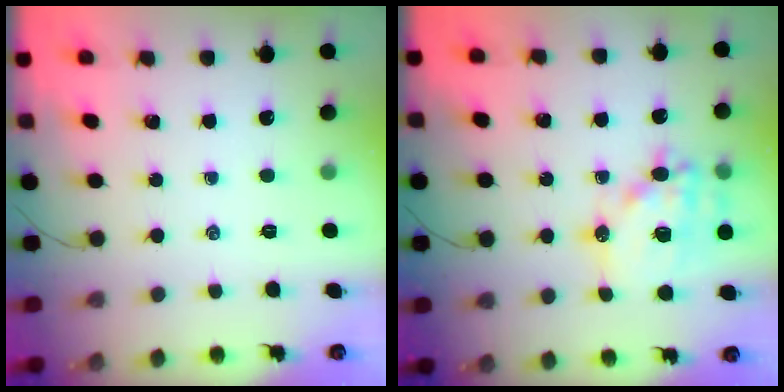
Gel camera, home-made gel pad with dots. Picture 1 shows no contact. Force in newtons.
{"total": 17.7, "press": 17.4, "slide": 3.3}